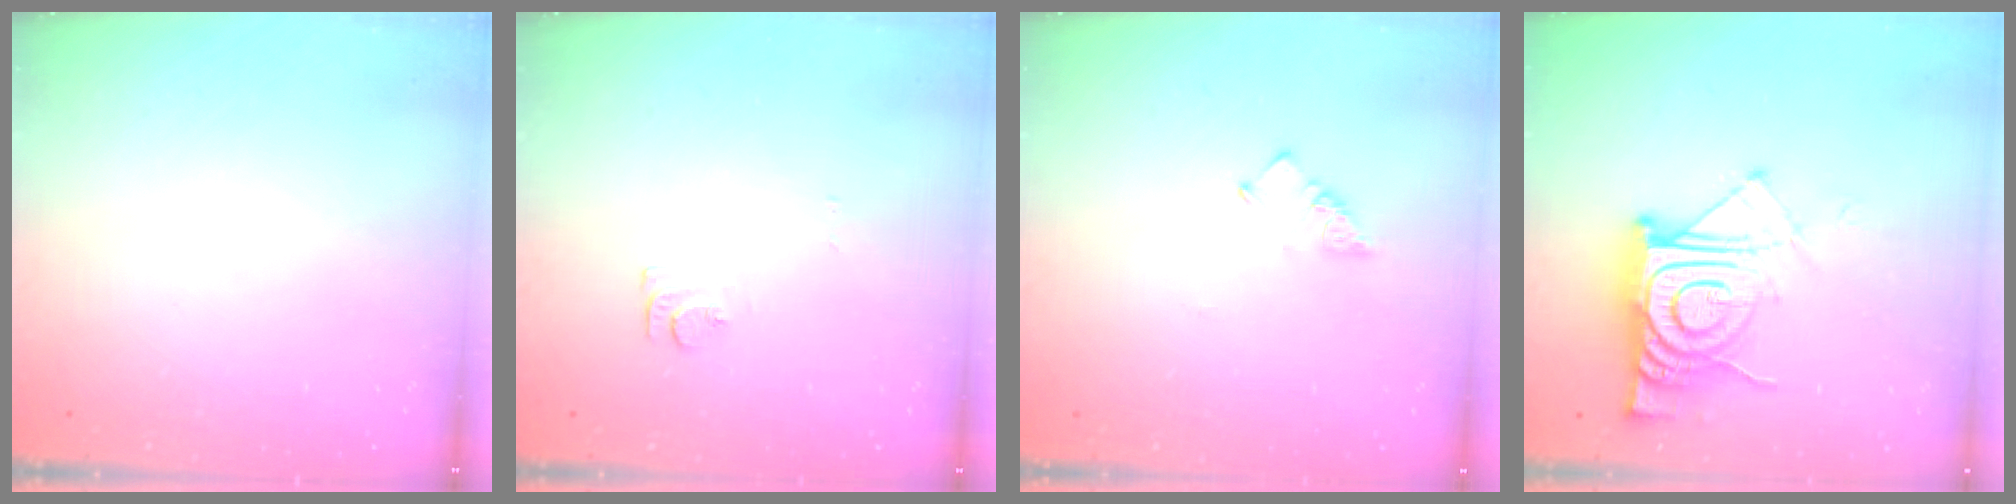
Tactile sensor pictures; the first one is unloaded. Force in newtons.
{"total": 7.1, "press": 7.1, "slide": 0.7}
{"total": 3.0, "press": 3.0, "slide": 0.4}
{"total": 15.5, "press": 15.4, "slide": 1.2}